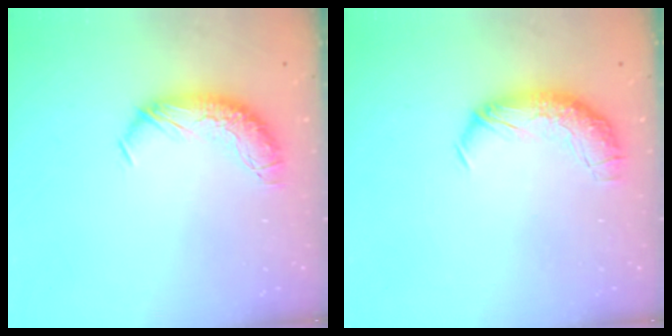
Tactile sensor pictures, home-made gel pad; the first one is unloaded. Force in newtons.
{"total": 2.4, "press": 1.1, "slide": 2.1}